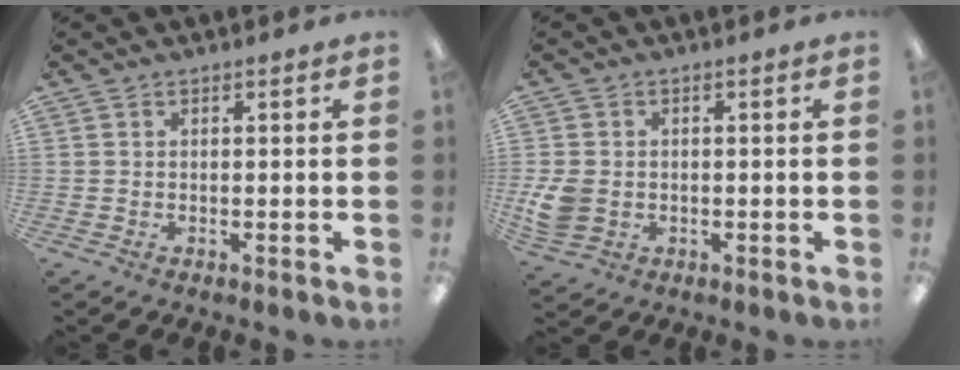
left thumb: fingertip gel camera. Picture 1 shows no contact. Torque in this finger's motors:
{"motor_torque": [-0.06, 0.11, 0.06, -0.05, 0.01]}